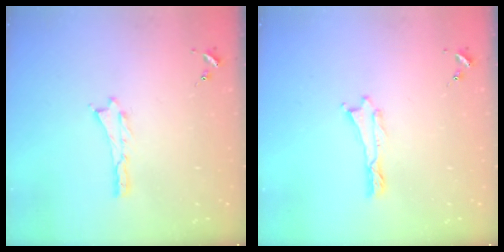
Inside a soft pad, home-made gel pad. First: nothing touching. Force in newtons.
{"total": 0.0}